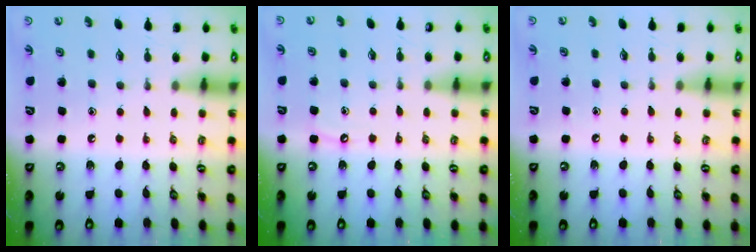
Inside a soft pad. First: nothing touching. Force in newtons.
{"total": 4.0, "press": 4.0, "slide": 0.6}
{"total": 0.9, "press": 0.9, "slide": 0.2}